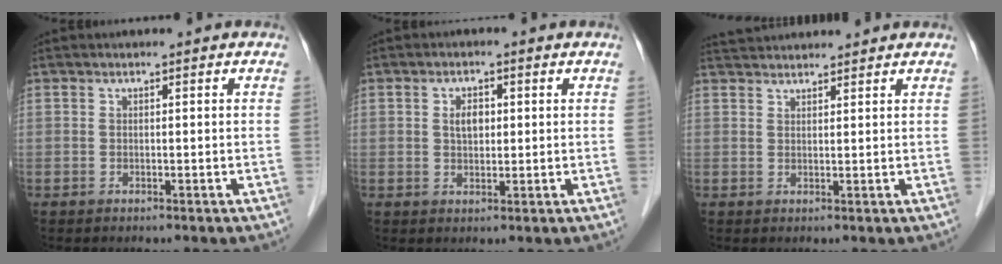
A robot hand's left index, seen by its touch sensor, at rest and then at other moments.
{"total": 2.8, "force": [0.5, 1.8, 2.1], "torque": [-0.040, 0.005, 0.011]}
{"total": 5.7, "force": [5.5, 0.5, 1.1], "torque": [-0.023, 0.038, 0.089]}